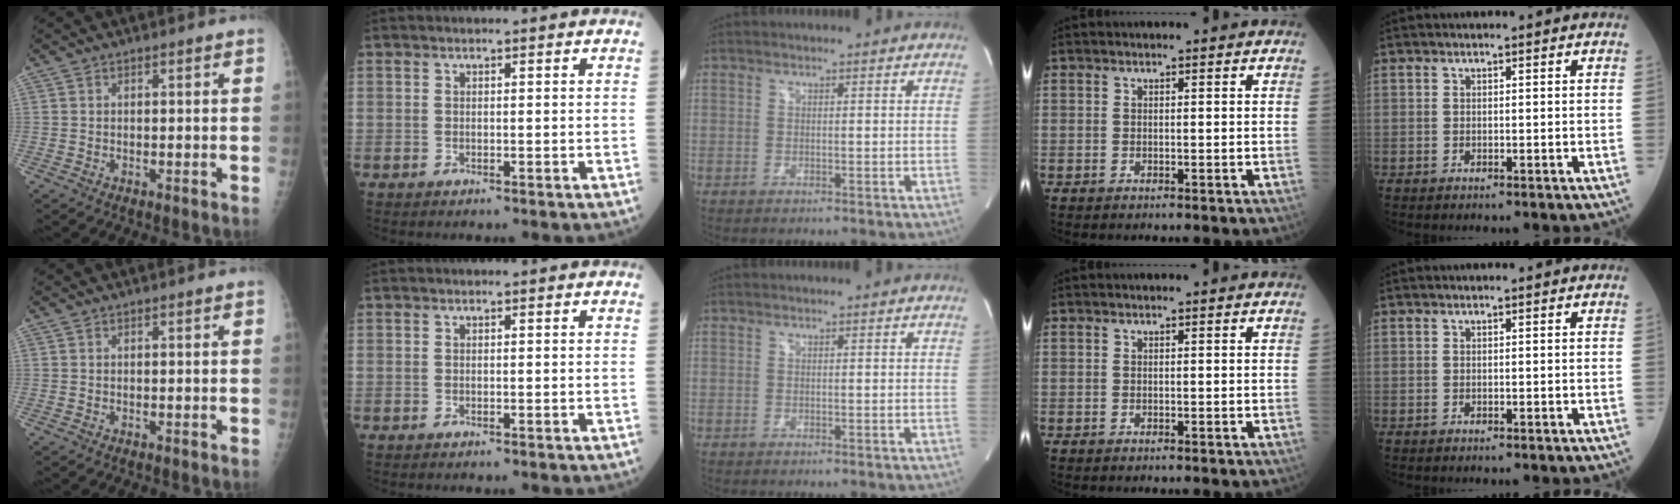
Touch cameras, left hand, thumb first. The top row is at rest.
{}